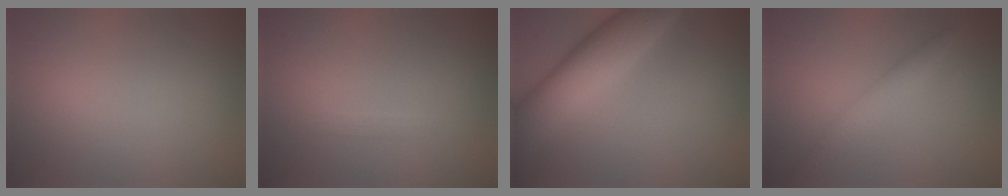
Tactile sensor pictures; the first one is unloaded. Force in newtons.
{"total": 0.7, "press": 0.7, "slide": 0.1}
{"total": 7.4, "press": 7.4, "slide": 0.3}
{"total": 2.3, "press": 2.3, "slide": 0.1}